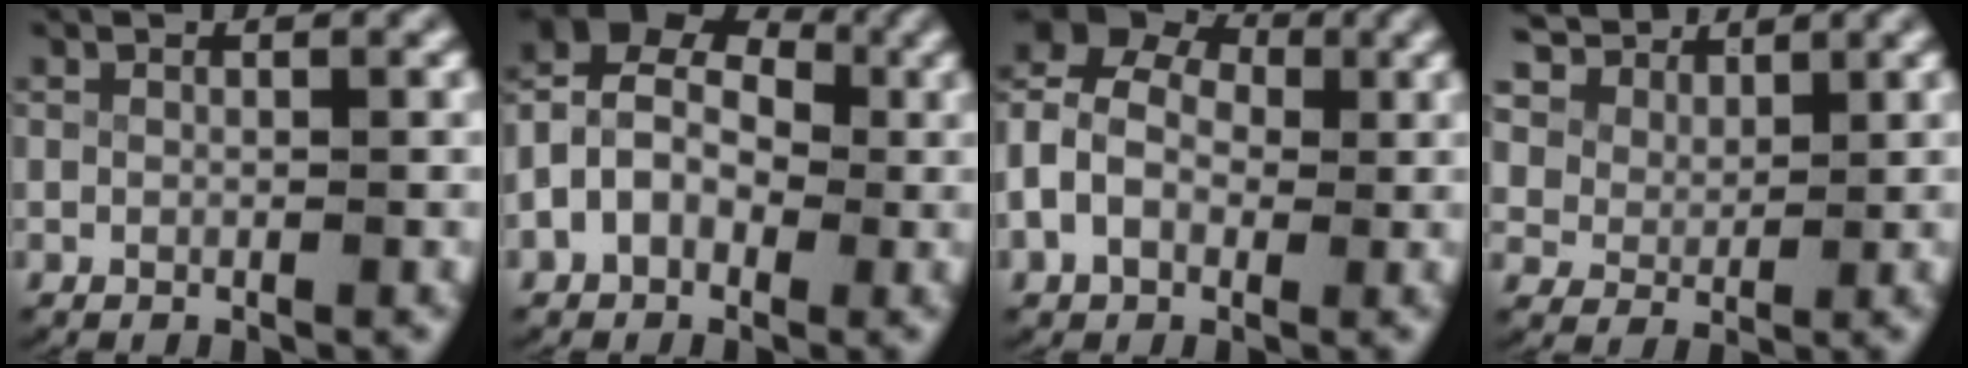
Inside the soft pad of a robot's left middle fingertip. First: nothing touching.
{"total": 10.2, "force": [2.8, 8.3, 5.3], "torque": [-0.112, 0.016, 0.025]}
{"total": 8.5, "force": [1.0, 6.9, 4.9], "torque": [-0.112, 0.002, 0.009]}
{"total": 7.4, "force": [4.7, 4.9, 2.9], "torque": [-0.079, 0.008, 0.075]}